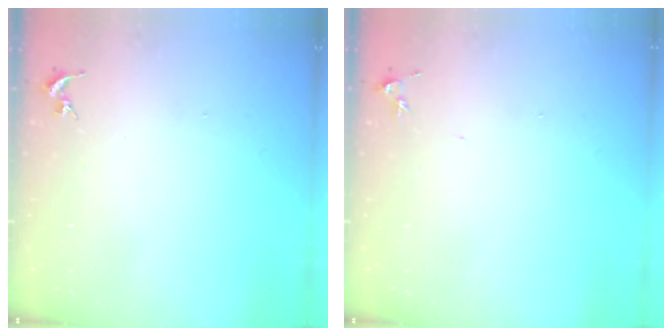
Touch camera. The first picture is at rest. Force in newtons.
{"total": 5.6, "press": 5.6, "slide": 0.6}